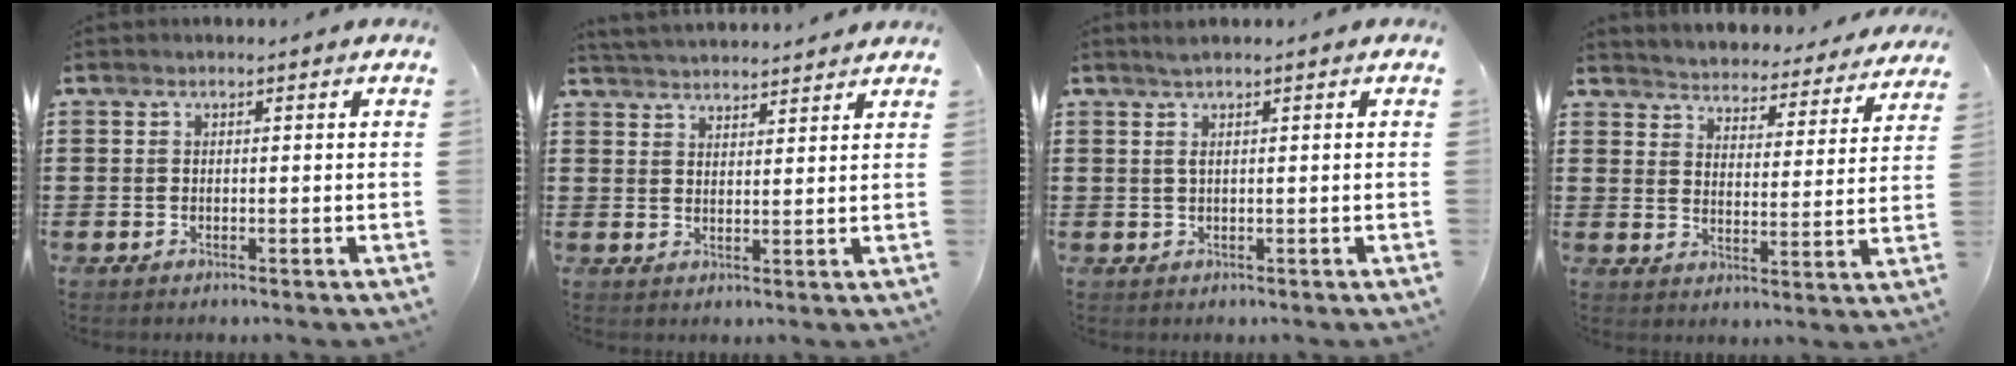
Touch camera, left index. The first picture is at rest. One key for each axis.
{"total": 3.2, "fx": 3.2, "fy": -0.1, "fz": -0.1, "tx": -0.011, "ty": -0.013, "tz": 0.058}
{"total": 1.7, "fx": 0.7, "fy": 0.0, "fz": 1.6, "tx": -0.032, "ty": -0.001, "tz": 0.012}
{"total": 4.0, "fx": 3.9, "fy": -0.3, "fz": -0.6, "tx": -0.014, "ty": -0.039, "tz": 0.063}